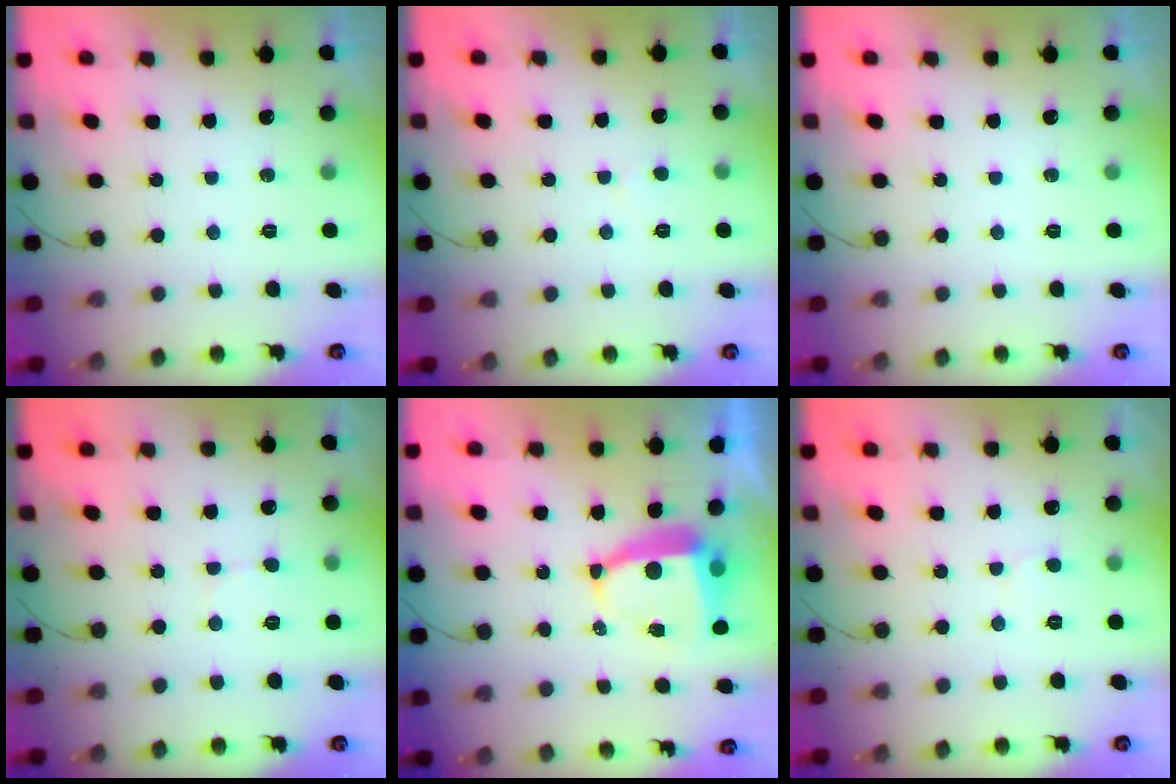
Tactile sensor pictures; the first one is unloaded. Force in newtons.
{"total": 2.2, "press": 2.2, "slide": 0.3}
{"total": 0.0}
{"total": 5.0, "press": 4.9, "slide": 0.5}
{"total": 8.2, "press": 8.1, "slide": 1.1}
{"total": 3.8, "press": 3.8, "slide": 0.4}